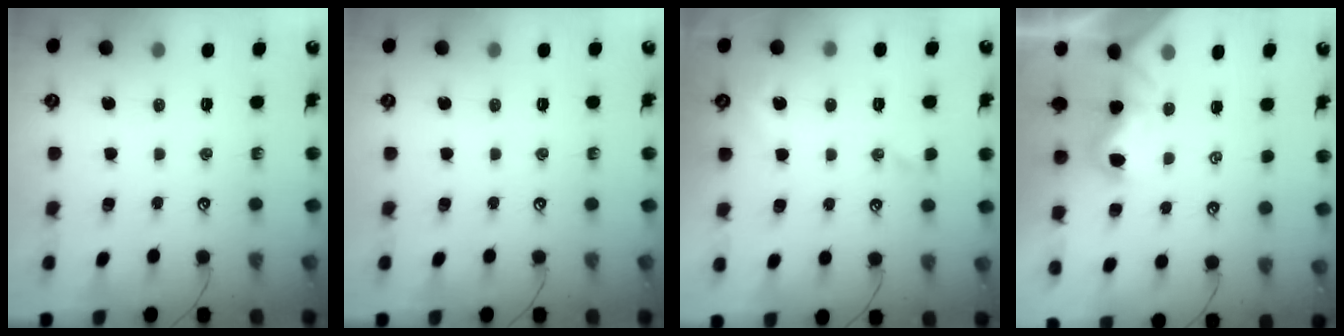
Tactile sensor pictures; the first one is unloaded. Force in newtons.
{"total": 0.0}
{"total": 3.1, "press": 3.0, "slide": 0.7}
{"total": 0.7, "press": 0.5, "slide": 0.4}